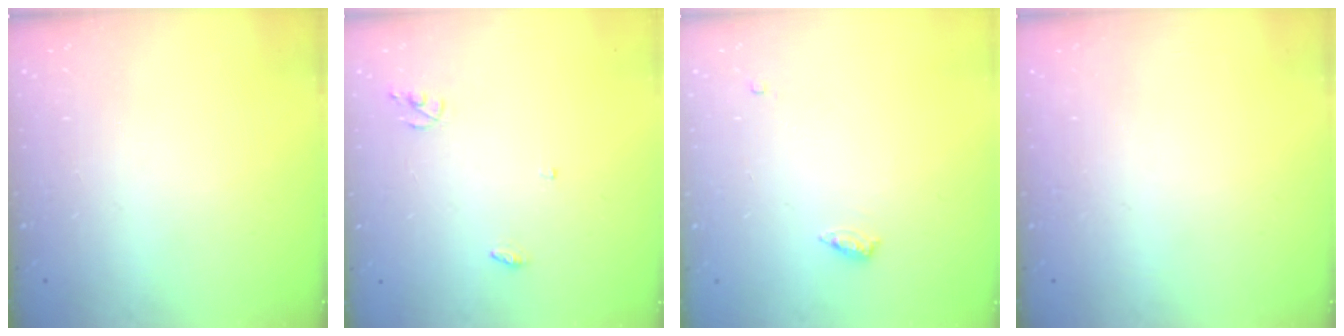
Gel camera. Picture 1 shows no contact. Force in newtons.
{"total": 3.7, "press": 3.7, "slide": 0.2}
{"total": 4.5, "press": 4.5, "slide": 0.4}
{"total": 0.0}